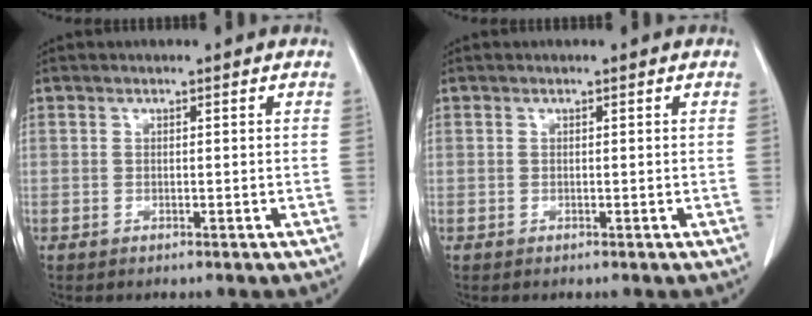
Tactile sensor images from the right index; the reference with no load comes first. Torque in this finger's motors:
{"motor_torque": [0.00, 0.00, 0.00, 0.01]}